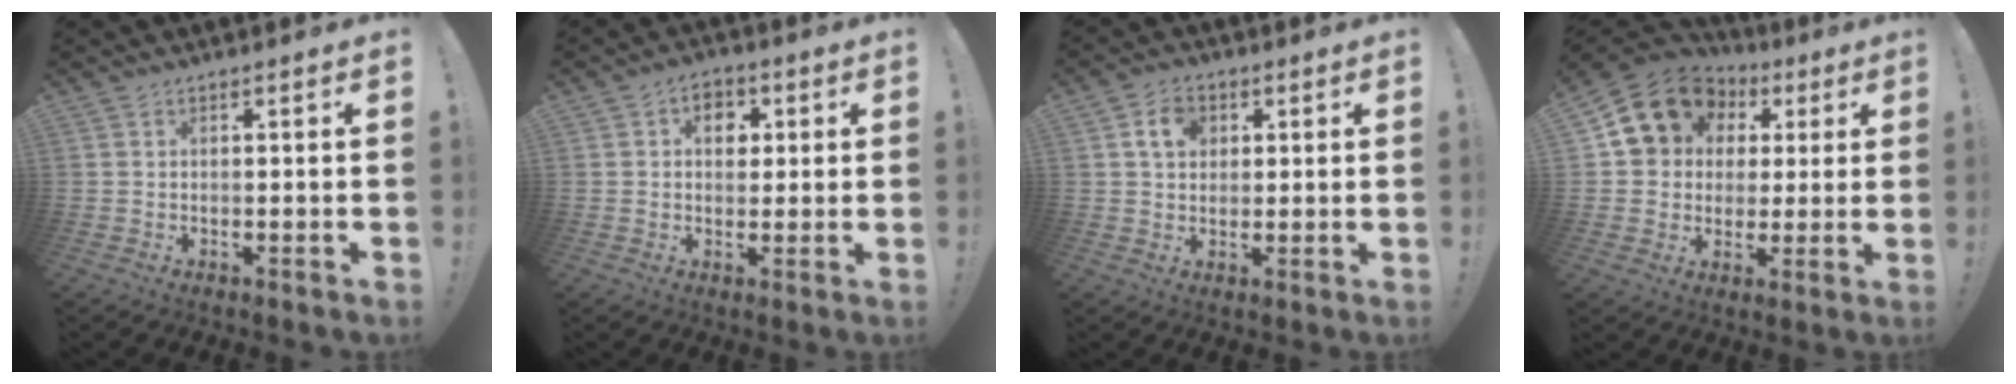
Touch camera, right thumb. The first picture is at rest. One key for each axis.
{"total": 6.5, "fx": 1.7, "fy": 5.2, "fz": 3.5, "tx": -0.040, "ty": 0.000, "tz": 0.026}
{"total": 7.3, "fx": 2.6, "fy": 5.6, "fz": 3.9, "tx": -0.054, "ty": 0.004, "tz": 0.046}
{"total": 14.6, "fx": 5.6, "fy": 12.4, "fz": 5.4, "tx": -0.073, "ty": -0.022, "tz": 0.123}